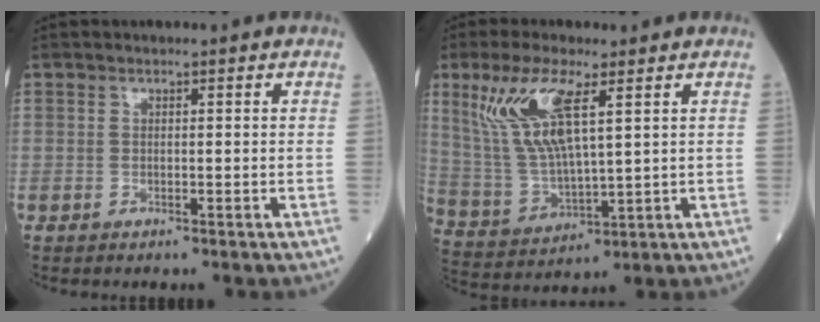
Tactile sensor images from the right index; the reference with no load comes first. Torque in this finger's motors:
{"motor_torque": [1.10, 1.04, 0.27, 0.21]}